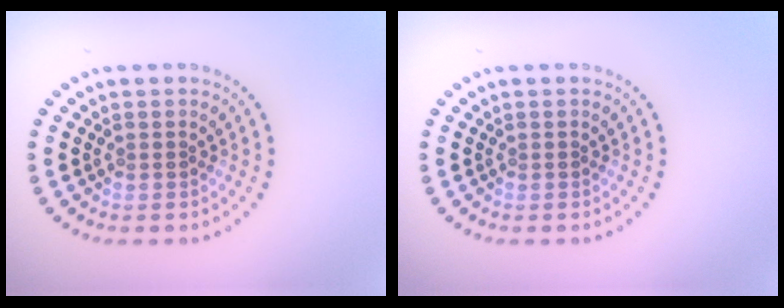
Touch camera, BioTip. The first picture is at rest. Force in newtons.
{"total": 0.0}